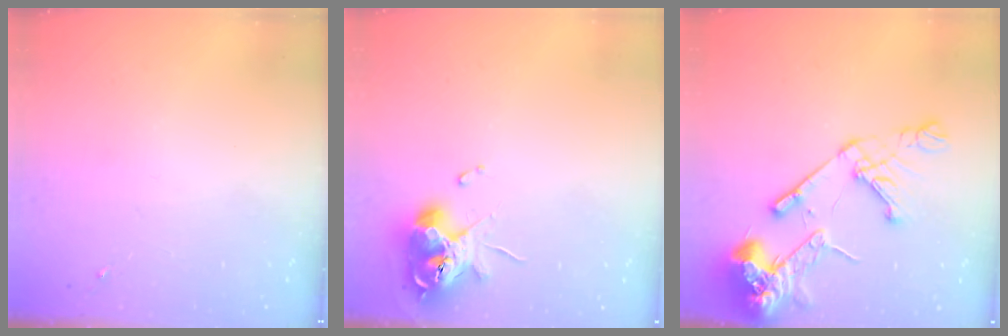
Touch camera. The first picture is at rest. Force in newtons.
{"total": 11.4, "press": 11.3, "slide": 1.8}
{"total": 19.4, "press": 19.2, "slide": 2.7}